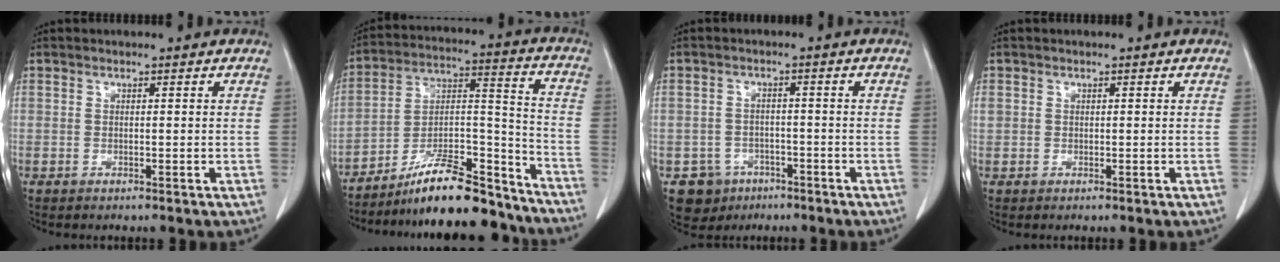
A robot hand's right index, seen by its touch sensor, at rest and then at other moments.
{"total": 19.3, "force": [-16.8, 3.4, 9.0], "torque": [-0.152, 0.032, -0.281]}
{"total": 5.3, "force": [-3.0, 4.4, 0.6], "torque": [-0.009, 0.010, -0.041]}
{"total": 1.1, "force": [0.2, 1.0, 0.3], "torque": [-0.007, 0.014, 0.007]}